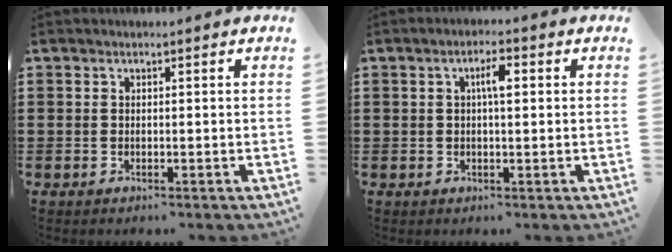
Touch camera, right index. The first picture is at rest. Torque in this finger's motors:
{"motor_torque": [0.89, -0.19, 0.38, 0.09]}